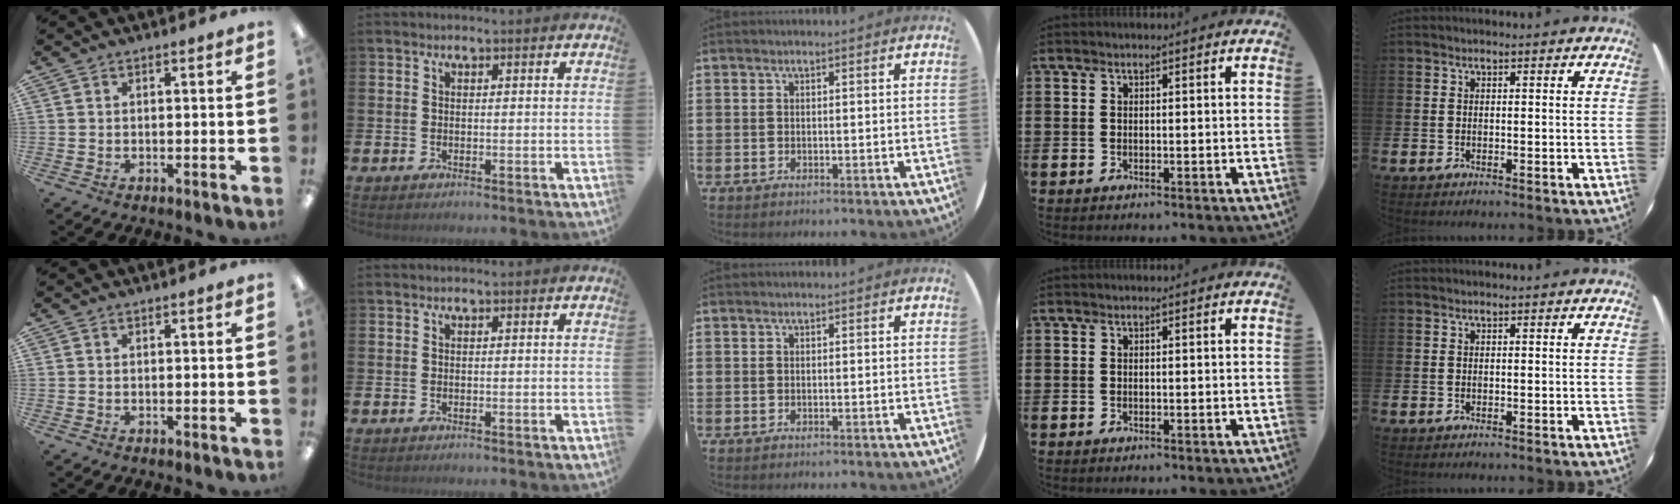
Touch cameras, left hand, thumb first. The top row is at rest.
{}